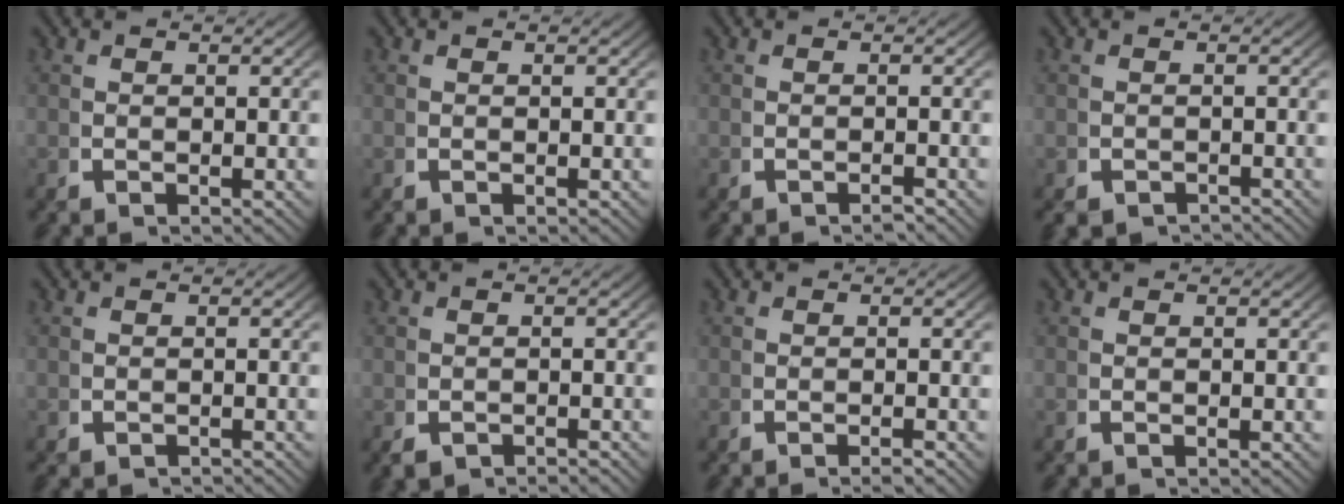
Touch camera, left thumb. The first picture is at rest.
{"total": 0.0}
{"total": 0.9, "force": [-0.8, -0.1, -0.1], "torque": [-0.001, -0.001, -0.015]}
{"total": 2.2, "force": [-2.1, 0.6, 0.1], "torque": [0.003, -0.007, -0.033]}
{"total": 1.2, "force": [-1.2, 0.3, 0.0], "torque": [0.000, -0.003, -0.019]}
{"total": 1.6, "force": [-1.5, 0.4, 0.3], "torque": [-0.008, -0.004, -0.025]}
{"total": 0.9, "force": [-0.9, -0.2, 0.0], "torque": [-0.001, -0.001, -0.018]}
{"total": 0.0}